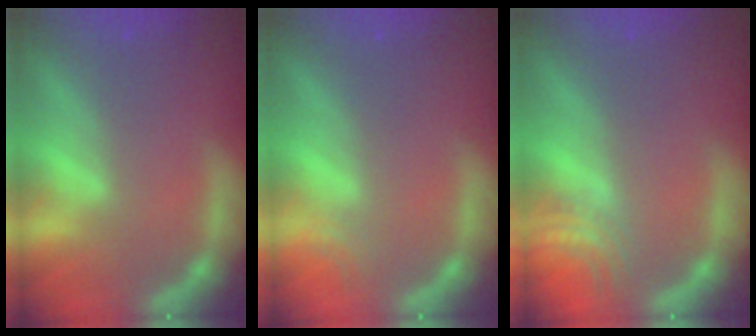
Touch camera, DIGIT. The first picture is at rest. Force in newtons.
{"total": 0.9}
{"total": 3.0}